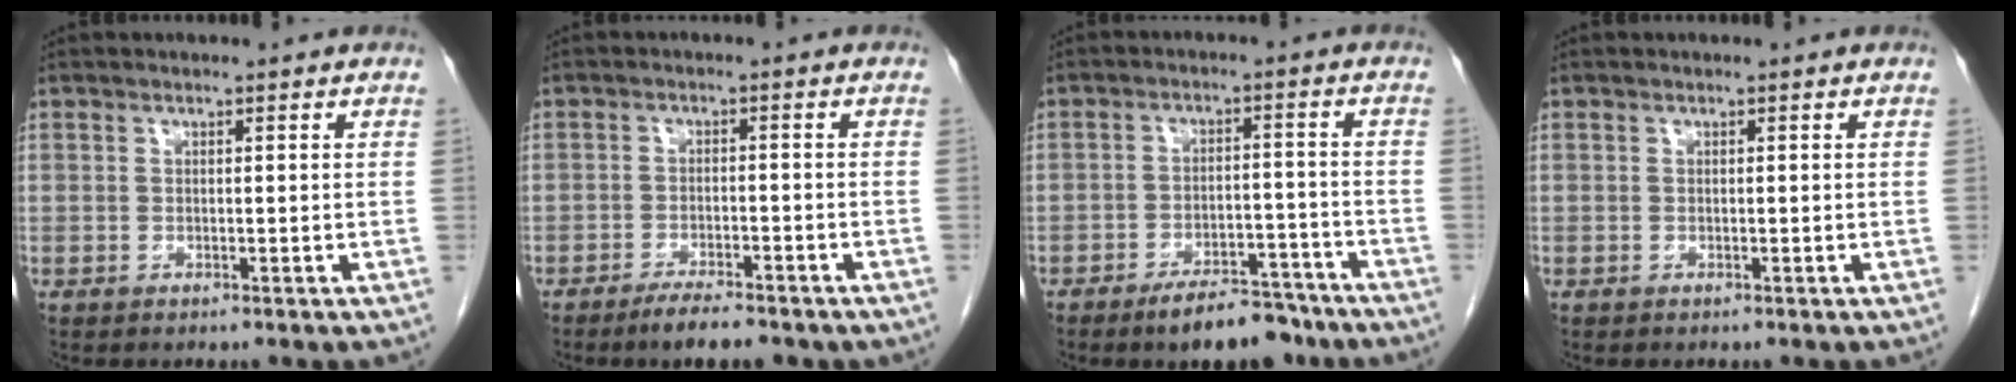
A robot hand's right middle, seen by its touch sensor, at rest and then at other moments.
{"total": 5.7, "force": [-4.4, 1.4, 3.4], "torque": [-0.052, -0.005, -0.065]}
{"total": 8.2, "force": [-6.5, 2.9, 4.2], "torque": [-0.057, 0.003, -0.102]}
{"total": 0.0}